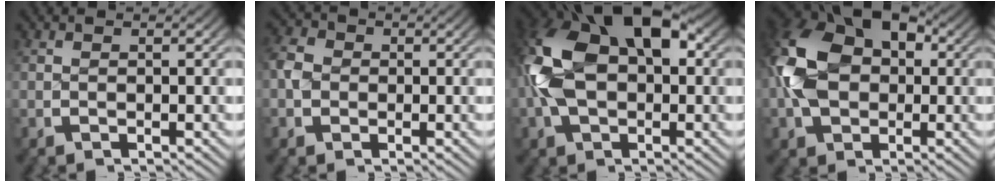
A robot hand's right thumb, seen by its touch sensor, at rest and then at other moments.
{"total": 3.5, "force": [-0.1, 3.0, 1.7], "torque": [-0.053, -0.009, -0.006]}
{"total": 14.0, "force": [1.1, 9.5, 10.1], "torque": [-0.232, -0.002, 0.019]}
{"total": 13.7, "force": [1.0, 10.0, 9.3], "torque": [-0.218, -0.014, 0.019]}